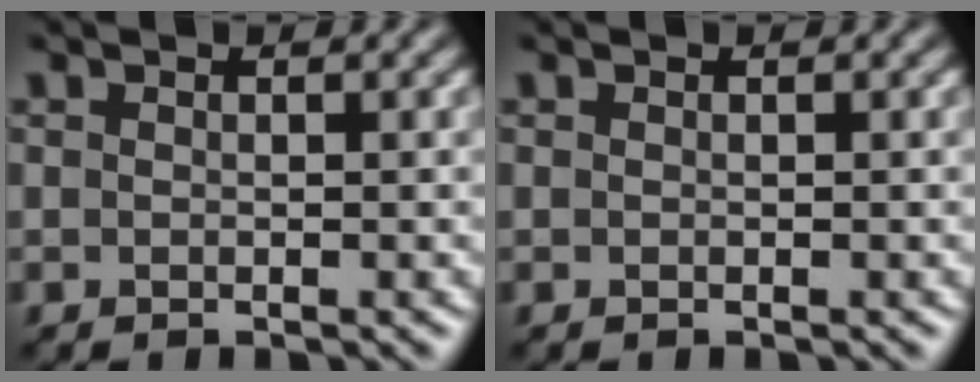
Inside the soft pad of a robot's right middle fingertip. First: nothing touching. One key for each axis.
{"total": 0.0}